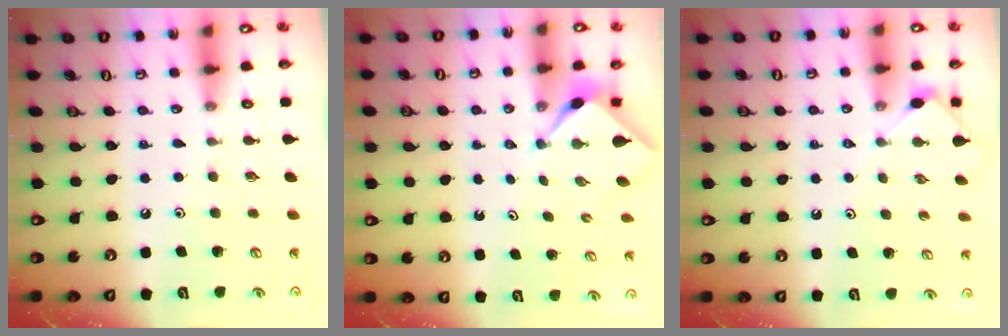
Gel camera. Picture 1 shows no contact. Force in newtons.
{"total": 2.3, "press": 2.2, "slide": 0.3}
{"total": 4.1, "press": 4.1, "slide": 0.7}